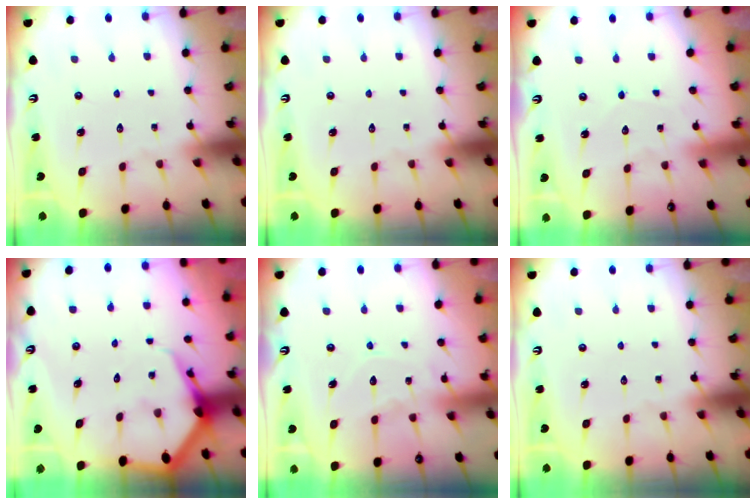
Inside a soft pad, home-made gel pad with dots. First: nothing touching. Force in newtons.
{"total": 0.0}
{"total": 4.3, "press": 4.3, "slide": 0.2}
{"total": 5.6, "press": 5.6, "slide": 0.7}
{"total": 7.9, "press": 7.8, "slide": 0.7}
{"total": 0.0}